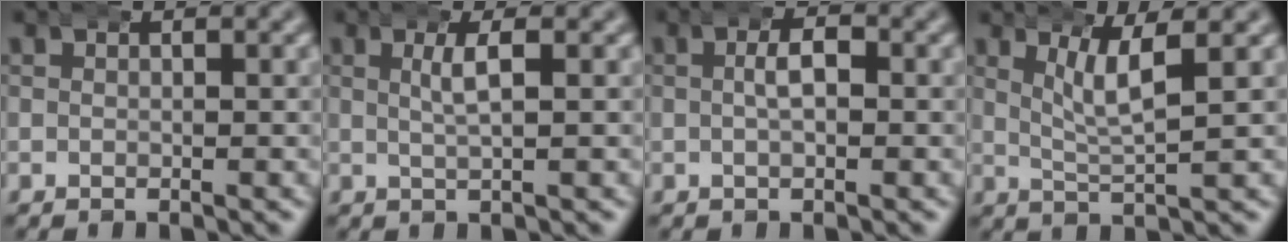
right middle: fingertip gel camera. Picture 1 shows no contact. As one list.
[{"total": 2.0, "force": [0.6, 0.0, 2.0], "torque": [-0.035, 0.002, 0.012]}, {"total": 2.5, "force": [0.0, 1.1, 2.3], "torque": [-0.027, 0.010, -0.007]}, {"total": 3.5, "force": [1.8, 0.2, 3.0], "torque": [-0.056, -0.003, 0.036]}]